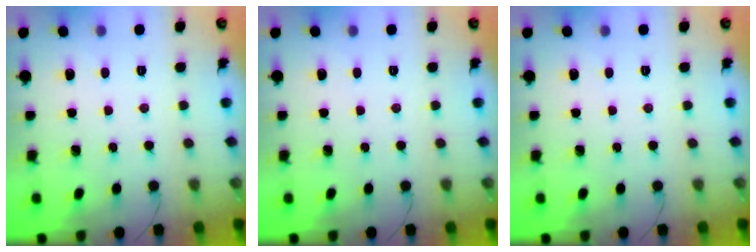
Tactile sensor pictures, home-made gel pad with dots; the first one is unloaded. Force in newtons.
{"total": 0.0}
{"total": 0.0}